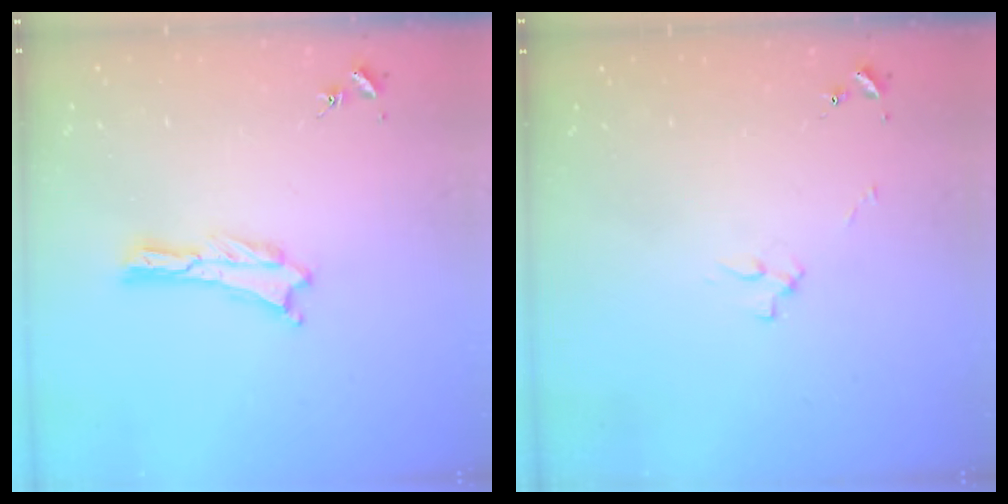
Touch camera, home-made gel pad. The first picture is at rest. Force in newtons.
{"total": 2.5, "press": 2.5, "slide": 0.3}